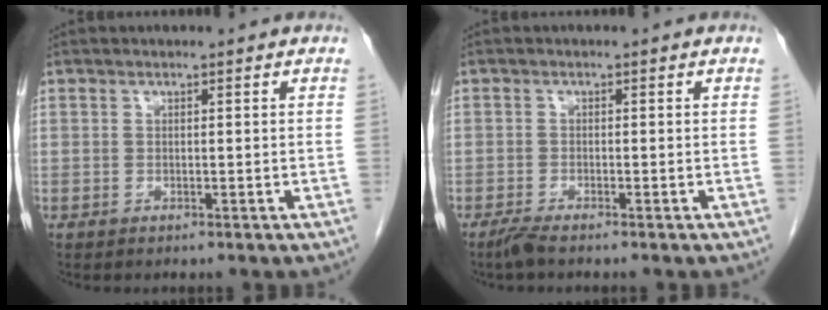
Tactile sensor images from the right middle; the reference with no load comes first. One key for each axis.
{"total": 1.8, "fx": -1.5, "fy": 0.0, "fz": 1.0, "tx": -0.032, "ty": -0.007, "tz": -0.032}